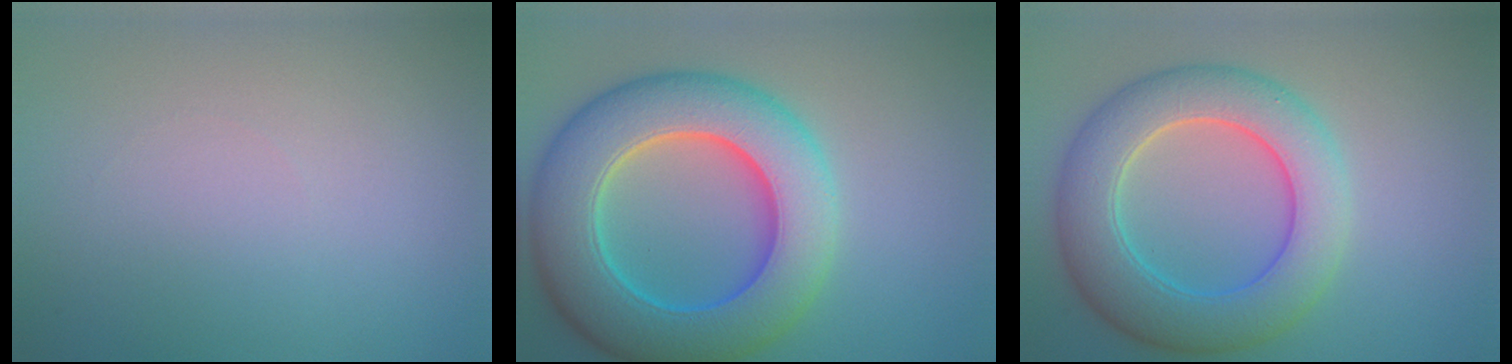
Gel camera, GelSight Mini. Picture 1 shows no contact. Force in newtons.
{"total": 11.3, "press": 11.3, "slide": 0.3}
{"total": 7.8, "press": 7.8, "slide": 0.4}